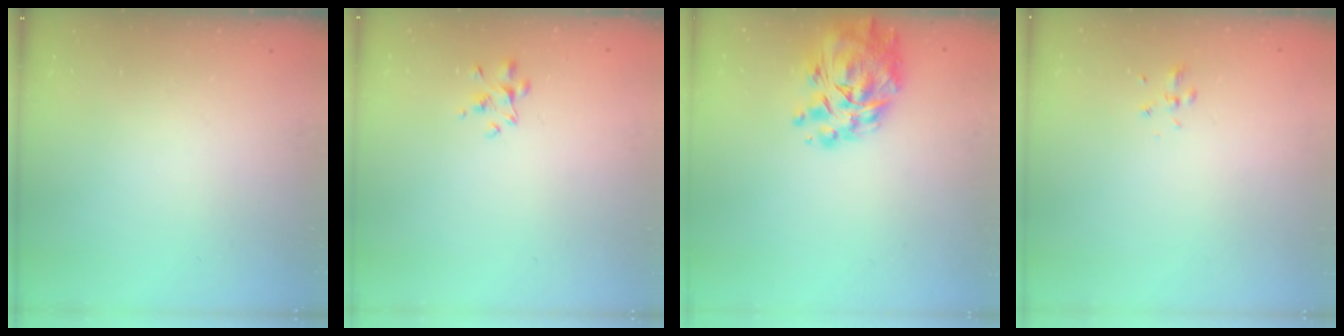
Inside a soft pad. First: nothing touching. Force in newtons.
{"total": 2.8, "press": 2.7, "slide": 0.7}
{"total": 12.2, "press": 11.4, "slide": 4.4}
{"total": 2.0, "press": 1.8, "slide": 0.9}